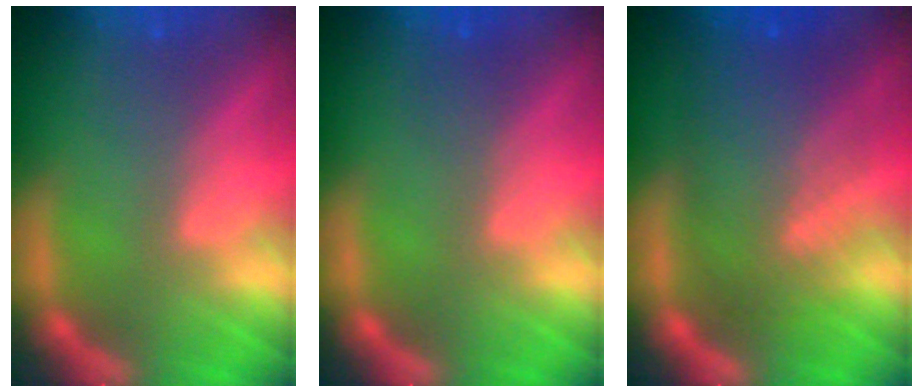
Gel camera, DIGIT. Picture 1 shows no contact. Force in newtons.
{"total": 1.0}
{"total": 8.5}